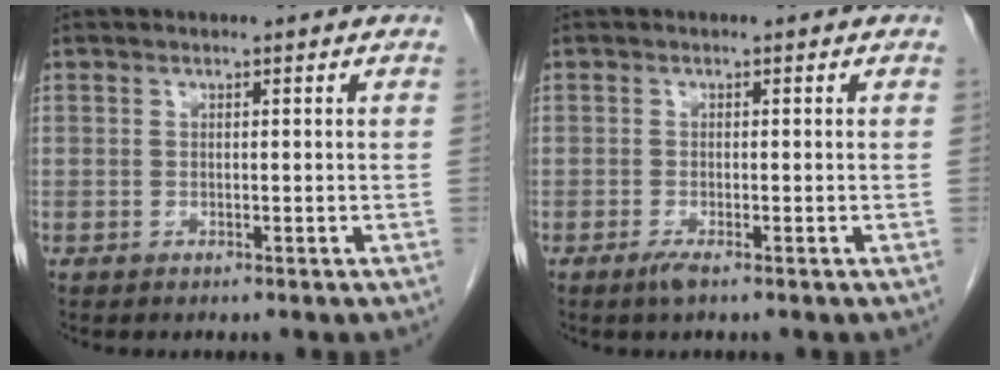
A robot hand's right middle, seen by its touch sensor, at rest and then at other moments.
{"total": 1.3, "force": [-0.8, 0.0, 1.0], "torque": [-0.019, -0.005, -0.012]}